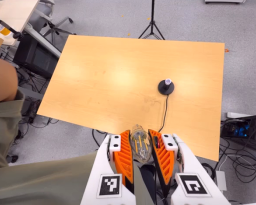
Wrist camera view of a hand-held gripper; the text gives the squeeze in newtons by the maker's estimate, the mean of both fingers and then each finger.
{"total": 19.3, "left": 21.1, "right": 17.6}